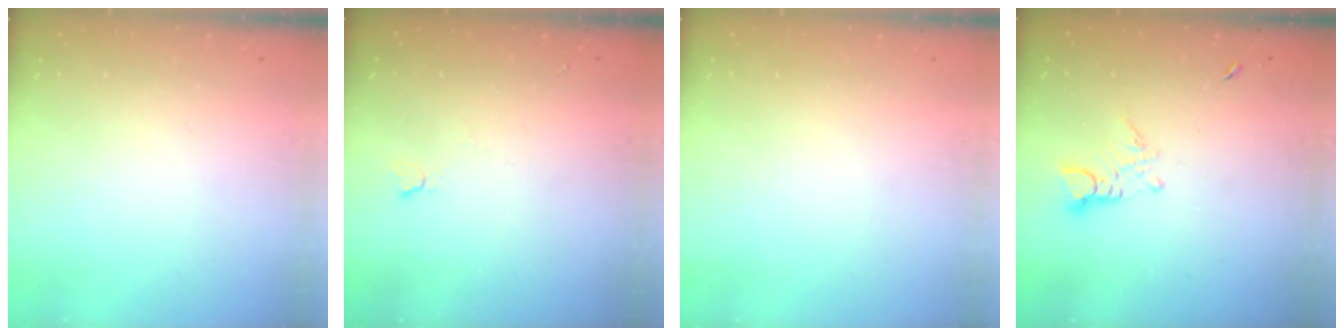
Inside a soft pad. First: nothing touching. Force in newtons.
{"total": 2.7, "press": 2.6, "slide": 0.5}
{"total": 0.0}
{"total": 3.4, "press": 3.4, "slide": 0.4}